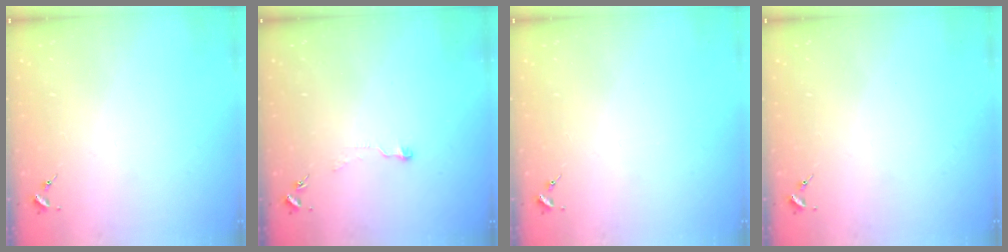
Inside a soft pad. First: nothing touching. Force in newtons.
{"total": 4.4, "press": 4.4, "slide": 0.2}
{"total": 0.0}
{"total": 0.0}